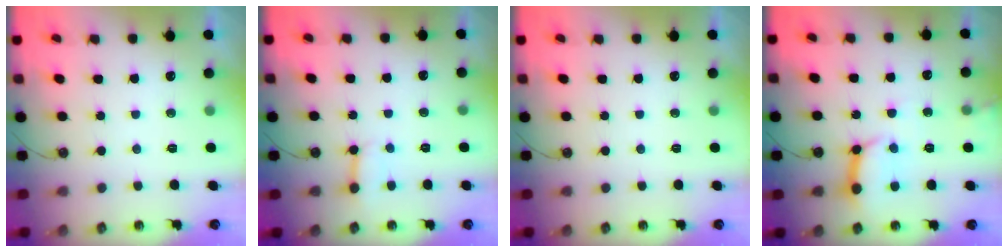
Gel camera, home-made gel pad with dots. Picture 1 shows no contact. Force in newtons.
{"total": 3.5, "press": 3.5, "slide": 0.5}
{"total": 0.0}
{"total": 10.7, "press": 10.6, "slide": 1.4}